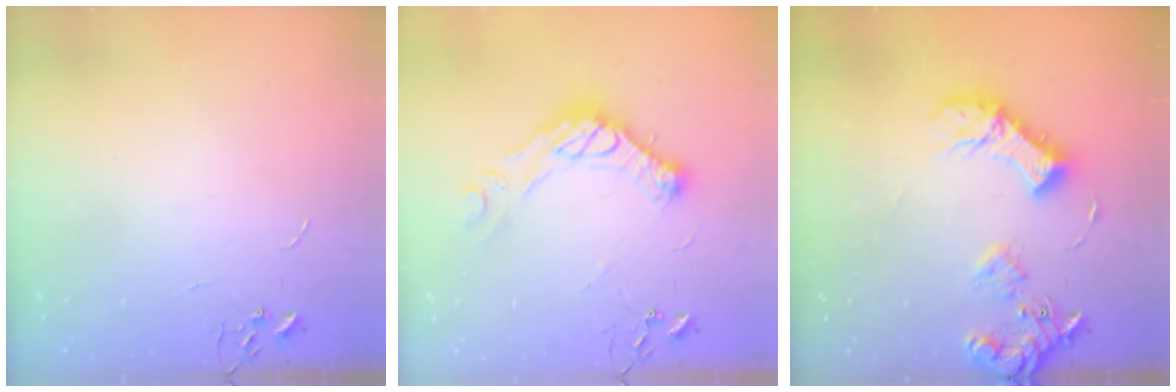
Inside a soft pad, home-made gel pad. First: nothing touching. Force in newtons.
{"total": 16.2, "press": 16.1, "slide": 1.0}
{"total": 15.8, "press": 15.7, "slide": 1.8}